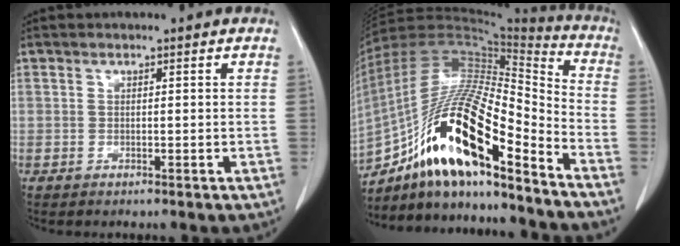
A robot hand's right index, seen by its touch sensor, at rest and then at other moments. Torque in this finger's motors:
{"motor_torque": [0.91, -0.44, 1.05, 0.21]}